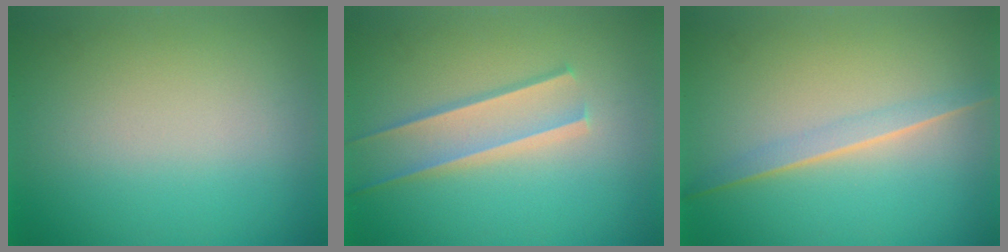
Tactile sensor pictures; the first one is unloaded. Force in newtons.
{"total": 1.6}
{"total": 1.4}